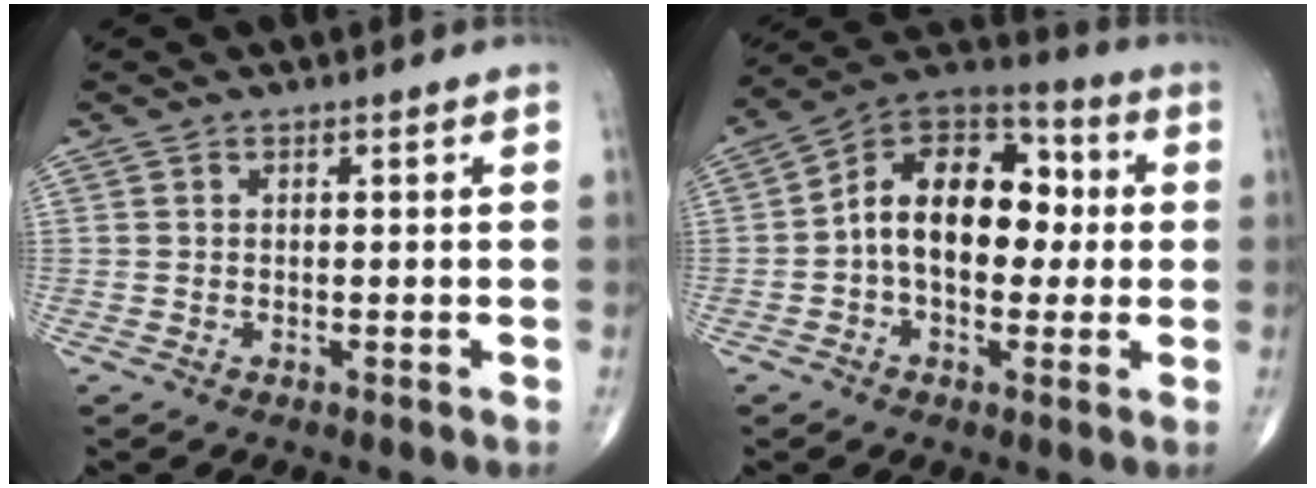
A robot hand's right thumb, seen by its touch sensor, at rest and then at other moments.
{"total": 16.4, "force": [0.4, 10.6, 12.5], "torque": [-0.159, 0.042, -0.004]}